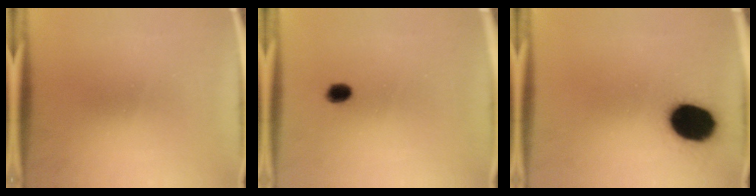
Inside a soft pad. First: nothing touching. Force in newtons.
{"total": 2.4}
{"total": 14.1}